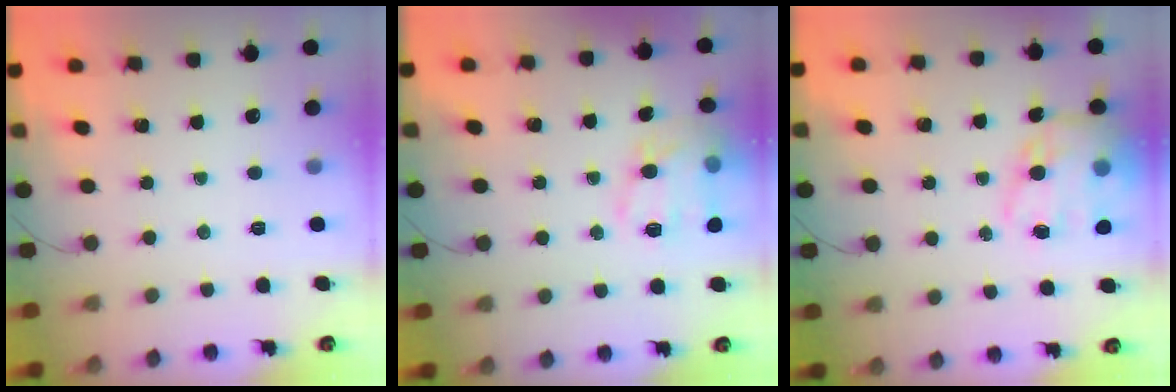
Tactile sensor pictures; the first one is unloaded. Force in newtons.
{"total": 13.0, "press": 13.0, "slide": 0.9}
{"total": 18.2, "press": 17.8, "slide": 3.9}